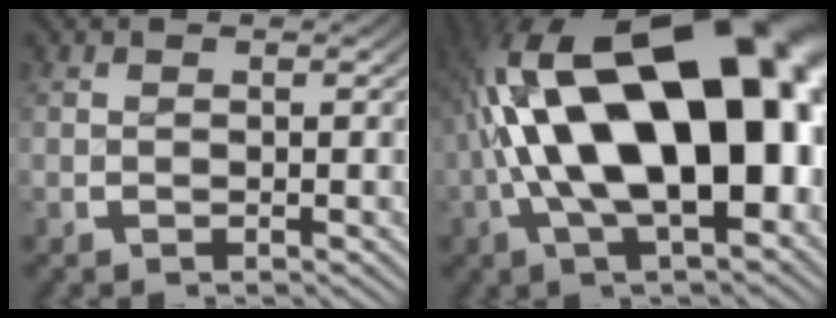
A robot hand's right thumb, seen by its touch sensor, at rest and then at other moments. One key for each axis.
{"total": 24.9, "fx": 0.7, "fy": 13.6, "fz": 20.8, "tx": -0.355, "ty": -0.027, "tz": 0.019}